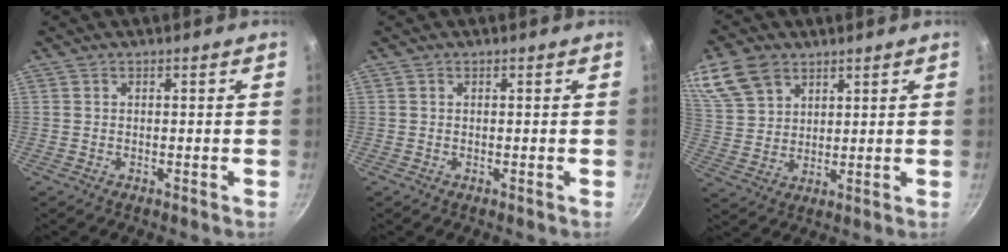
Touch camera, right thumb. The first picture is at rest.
{"total": 0.0}
{"total": 10.7, "force": [6.3, 7.2, 4.9], "torque": [-0.082, -0.013, 0.129]}